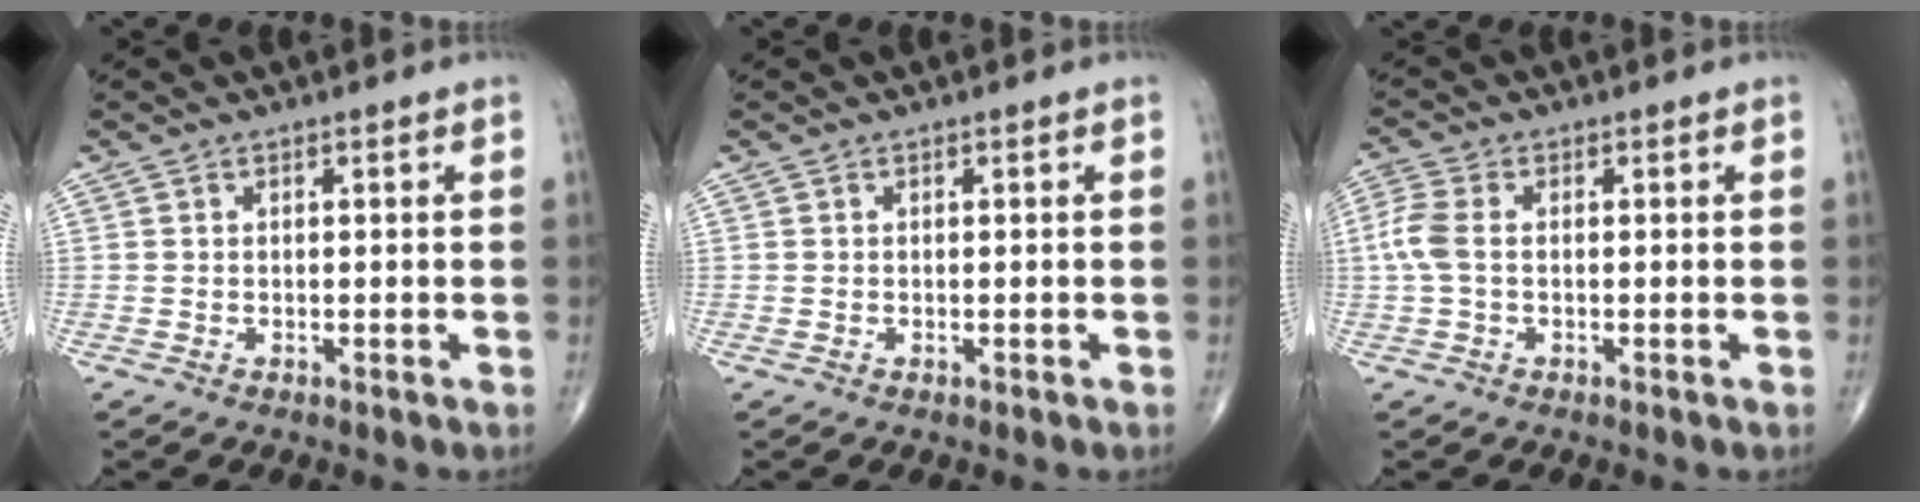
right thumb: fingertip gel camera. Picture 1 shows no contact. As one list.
[{"total": 0.0}, {"total": 4.8, "force": [0.0, 2.8, 3.9], "torque": [-0.113, 0.011, -0.006]}]